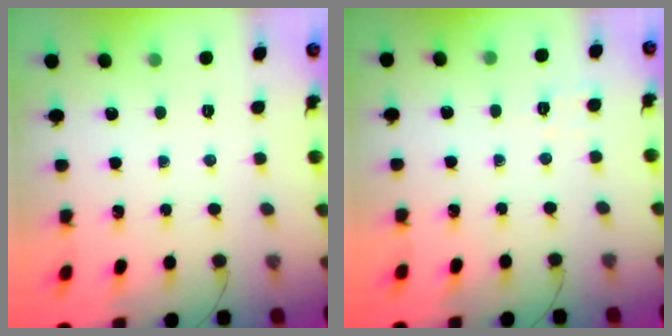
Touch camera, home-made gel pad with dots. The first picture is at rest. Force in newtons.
{"total": 2.0, "press": 1.0, "slide": 1.7}